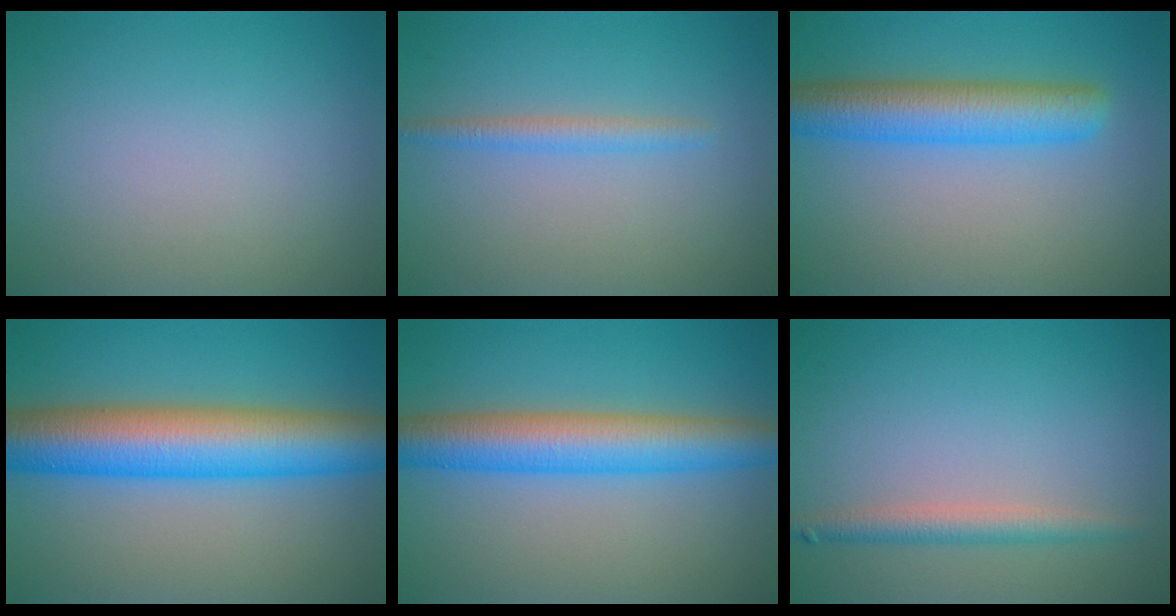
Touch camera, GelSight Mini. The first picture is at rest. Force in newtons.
{"total": 1.6, "press": 1.6, "slide": 0.0}
{"total": 6.1, "press": 6.1, "slide": 0.1}
{"total": 10.5, "press": 10.5, "slide": 0.2}
{"total": 7.0, "press": 7.0, "slide": 0.2}
{"total": 2.2, "press": 2.2, "slide": 0.1}